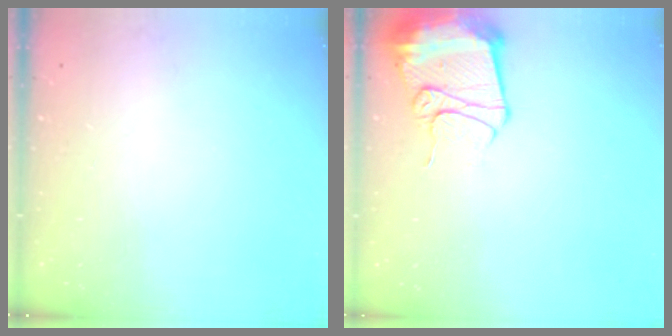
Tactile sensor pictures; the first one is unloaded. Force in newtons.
{"total": 13.2, "press": 13.2, "slide": 1.4}